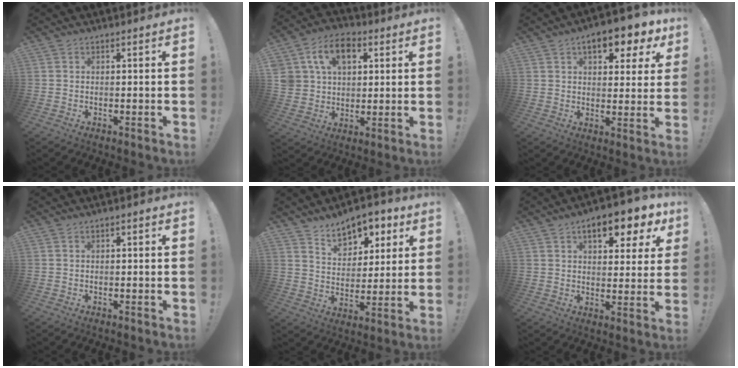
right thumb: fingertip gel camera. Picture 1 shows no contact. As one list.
[{"total": 14.2, "force": [5.8, 10.3, 7.7], "torque": [-0.122, -0.011, 0.114]}, {"total": 9.8, "force": [5.0, 4.3, 7.2], "torque": [-0.090, -0.025, 0.082]}, {"total": 0.9, "force": [-0.7, 0.3, 0.5], "torque": [-0.011, 0.004, -0.012]}, {"total": 10.1, "force": [7.1, 5.9, 3.9], "torque": [-0.050, -0.053, 0.132]}, {"total": 10.5, "force": [5.2, 4.3, 8.0], "torque": [-0.105, -0.024, 0.083]}]